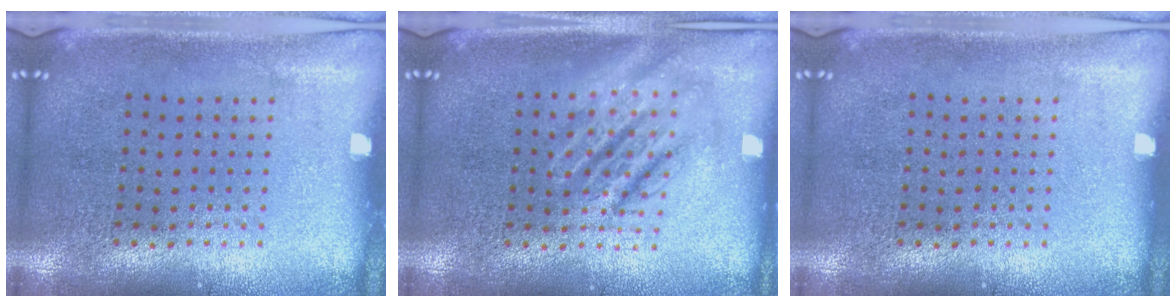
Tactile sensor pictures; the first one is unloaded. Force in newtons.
{"total": 2.5, "press": 2.5, "slide": 0.3}
{"total": 0.0}